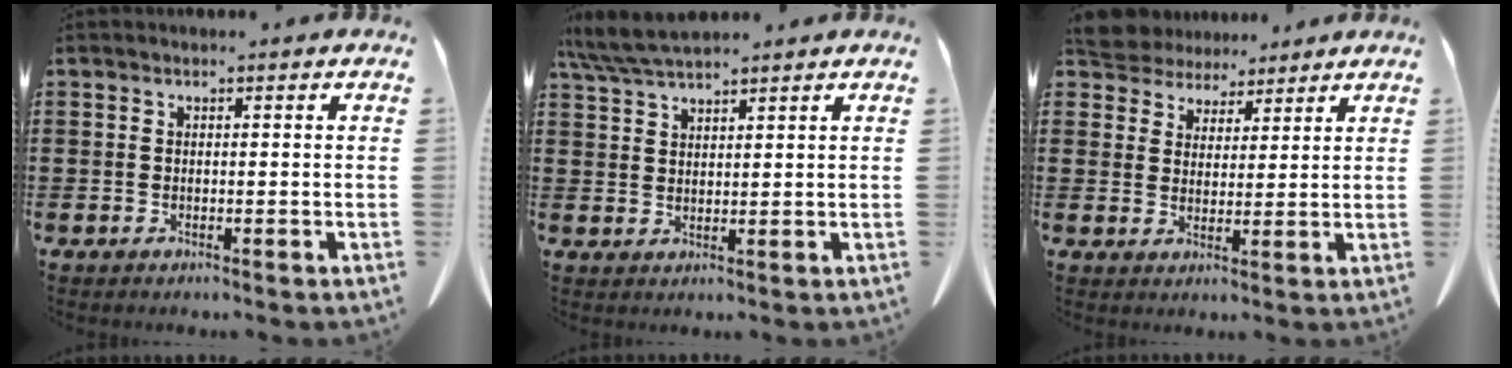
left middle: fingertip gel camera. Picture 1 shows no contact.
{"total": 5.3, "force": [4.6, 0.6, 2.6], "torque": [-0.061, -0.011, 0.087]}
{"total": 5.3, "force": [4.9, 2.0, 0.1], "torque": [-0.028, -0.017, 0.091]}